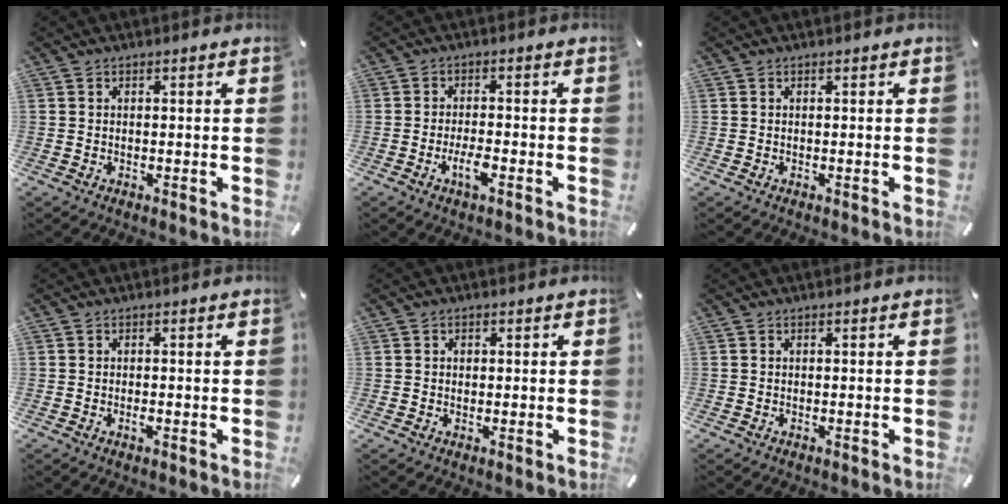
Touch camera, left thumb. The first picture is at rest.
{"total": 4.6, "force": [-2.1, 1.4, 3.9], "torque": [-0.074, 0.004, -0.038]}
{"total": 0.0}
{"total": 1.1, "force": [-0.4, 0.4, 1.0], "torque": [-0.018, -0.003, -0.007]}
{"total": 1.0, "force": [0.2, 0.9, 0.4], "torque": [-0.001, 0.002, 0.001]}
{"total": 0.0}